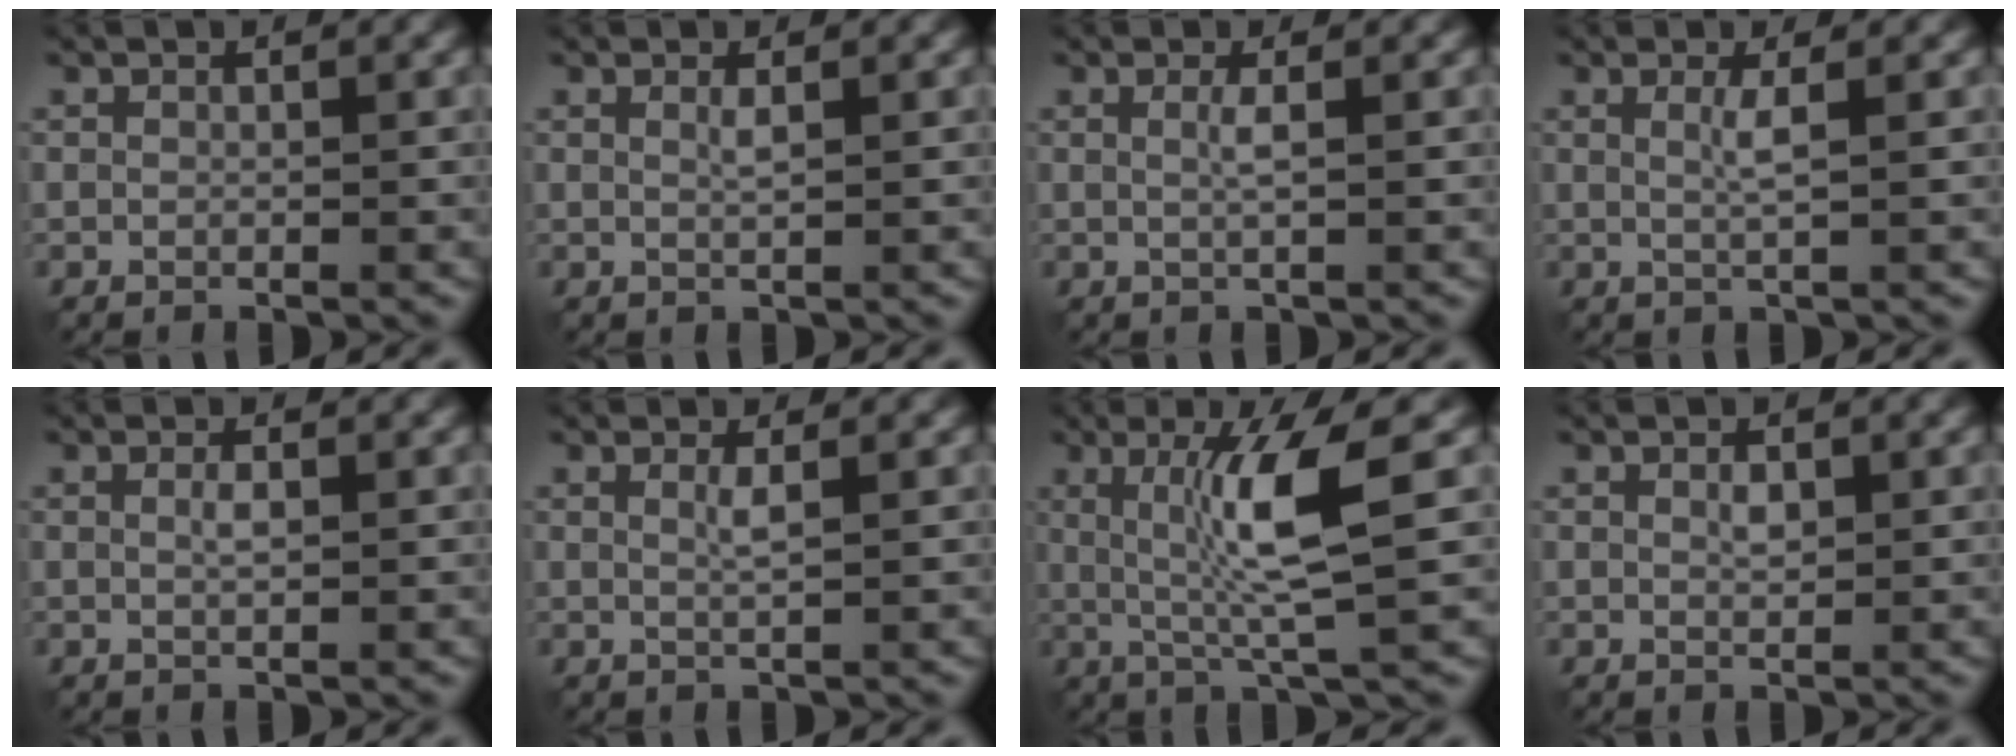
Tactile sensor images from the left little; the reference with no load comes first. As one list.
[{"total": 0.9, "force": [0.1, 0.1, 0.8], "torque": [-0.017, 0.000, -0.001]}, {"total": 1.3, "force": [-0.1, 0.2, 1.2], "torque": [-0.024, -0.001, -0.006]}, {"total": 1.7, "force": [0.1, 0.2, 1.7], "torque": [-0.034, -0.002, -0.002]}, {"total": 1.0, "force": [-0.1, 0.2, 1.0], "torque": [-0.020, -0.002, -0.001]}, {"total": 1.3, "force": [0.1, 0.1, 1.3], "torque": [-0.026, -0.002, -0.001]}, {"total": 6.8, "force": [0.5, 0.7, 6.8], "torque": [-0.132, -0.002, 0.014]}, {"total": 1.0, "force": [0.1, 0.5, 0.9], "torque": [-0.019, -0.001, 0.002]}]